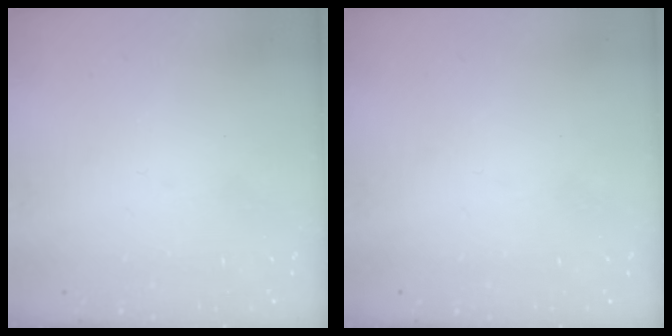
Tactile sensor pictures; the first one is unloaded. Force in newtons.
{"total": 0.0}